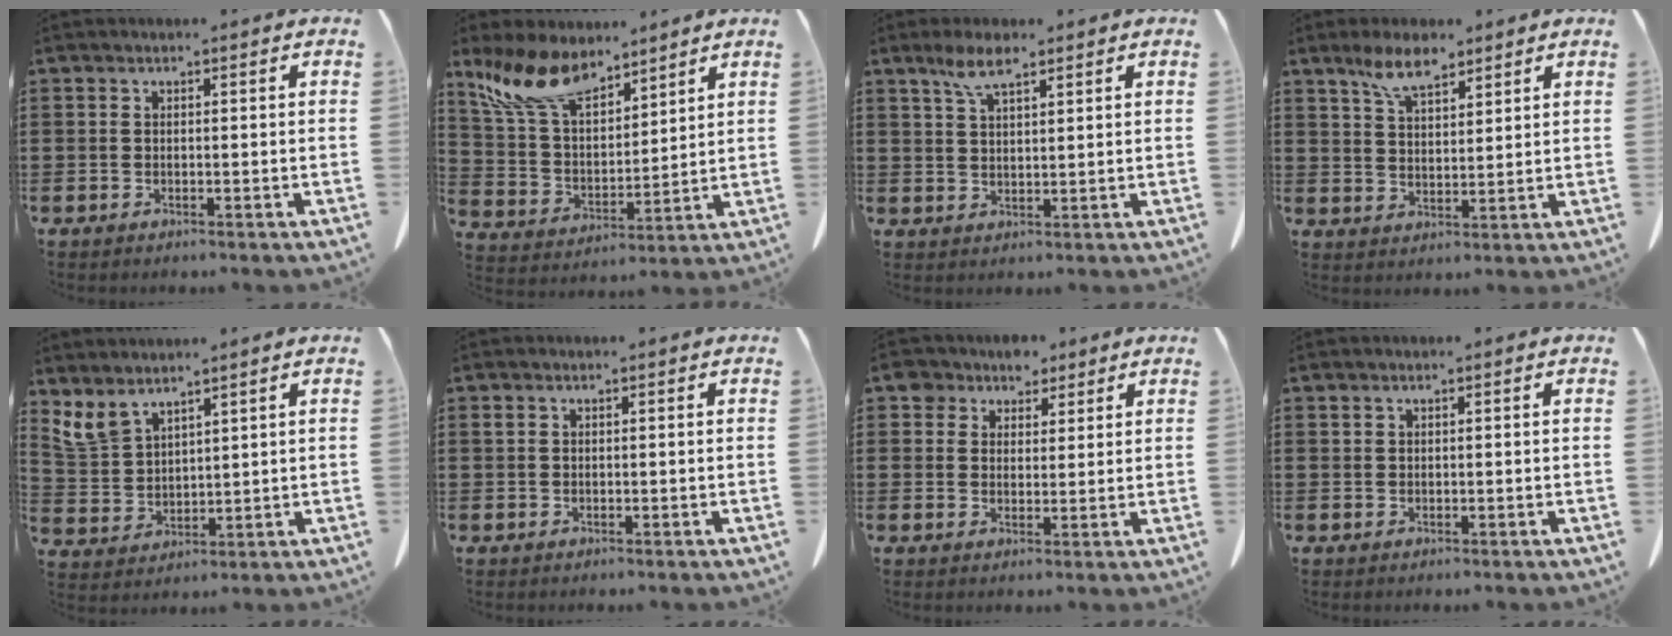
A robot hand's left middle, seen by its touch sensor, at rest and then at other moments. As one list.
[{"total": 11.7, "force": [8.6, 5.0, 6.2], "torque": [-0.156, -0.020, 0.164]}, {"total": 4.8, "force": [3.0, 1.6, 3.4], "torque": [-0.074, 0.003, 0.055]}, {"total": 6.3, "force": [4.5, 2.6, 3.6], "torque": [-0.084, 0.001, 0.084]}, {"total": 5.3, "force": [4.4, 2.1, 2.1], "torque": [-0.068, -0.015, 0.082]}, {"total": 0.7, "force": [0.2, 0.6, 0.2], "torque": [-0.007, 0.005, 0.003]}, {"total": 4.8, "force": [3.5, 3.1, 0.9], "torque": [-0.032, 0.002, 0.064]}, {"total": 0.6, "force": [0.4, 0.4, 0.0], "torque": [-0.003, 0.001, 0.009]}]